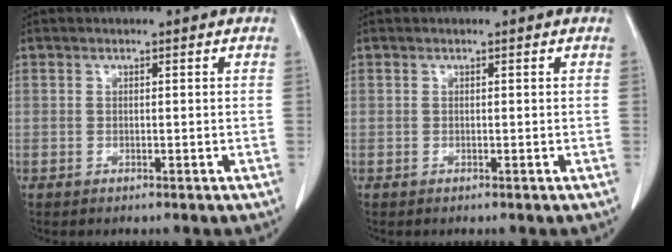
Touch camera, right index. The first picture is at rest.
{"total": 0.0}